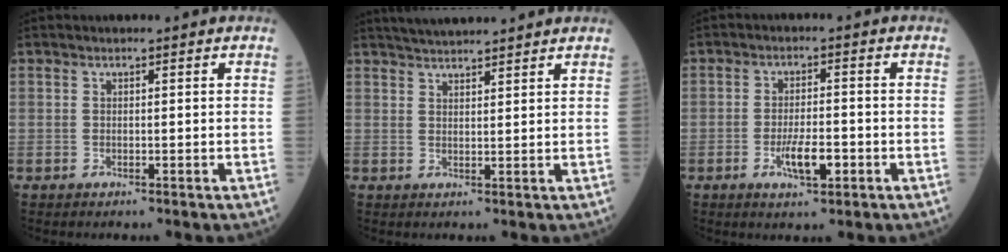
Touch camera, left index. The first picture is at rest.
{"total": 6.8, "force": [6.4, 0.3, 2.4], "torque": [-0.043, 0.032, 0.098]}
{"total": 5.0, "force": [-2.0, 1.3, 4.4], "torque": [-0.085, -0.002, -0.032]}